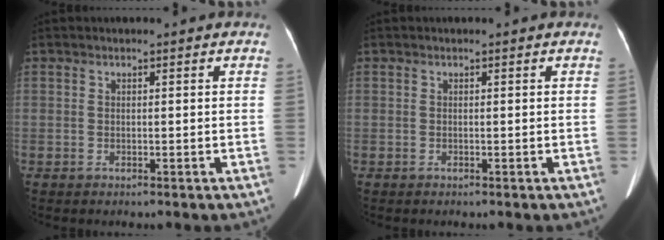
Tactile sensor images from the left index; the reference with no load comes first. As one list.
[{"total": 0.0}]